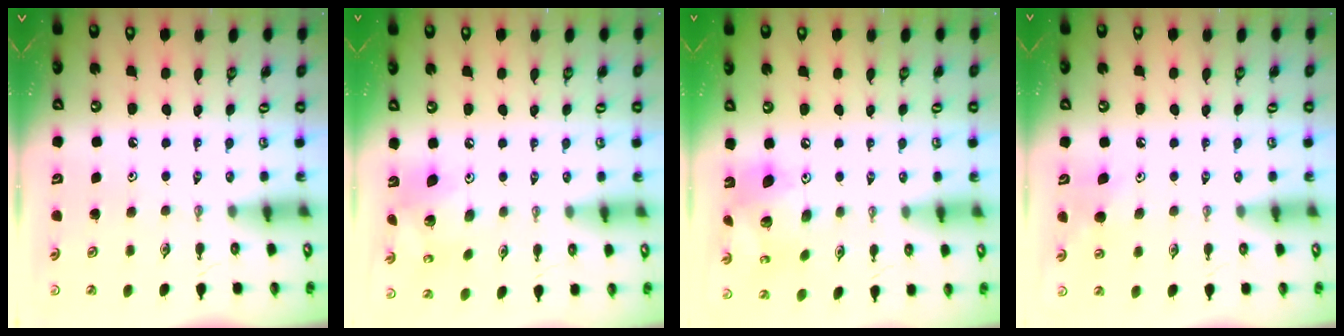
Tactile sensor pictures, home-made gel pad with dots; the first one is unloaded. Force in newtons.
{"total": 11.3, "press": 11.3, "slide": 0.9}
{"total": 14.6, "press": 14.5, "slide": 1.2}
{"total": 7.2, "press": 7.2, "slide": 0.8}